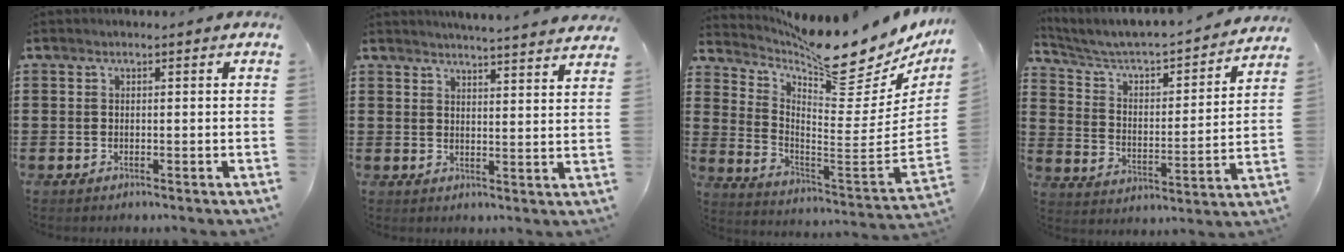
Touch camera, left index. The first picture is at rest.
{"total": 4.0, "force": [3.9, -0.8, 0.3], "torque": [-0.013, -0.029, 0.066]}
{"total": 10.3, "force": [9.1, 1.5, 4.6], "torque": [-0.092, -0.095, 0.149]}
{"total": 4.1, "force": [3.6, 1.2, 1.6], "torque": [-0.054, -0.033, 0.050]}